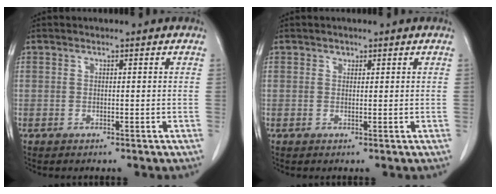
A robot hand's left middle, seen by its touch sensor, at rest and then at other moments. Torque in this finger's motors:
{"motor_torque": [0.09, -0.05, -0.03, 0.01]}